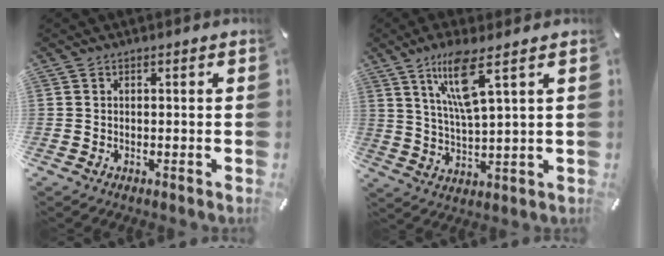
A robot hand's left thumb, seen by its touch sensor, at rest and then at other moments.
{"total": 11.0, "force": [6.0, 2.0, 9.0], "torque": [-0.178, -0.008, 0.098]}